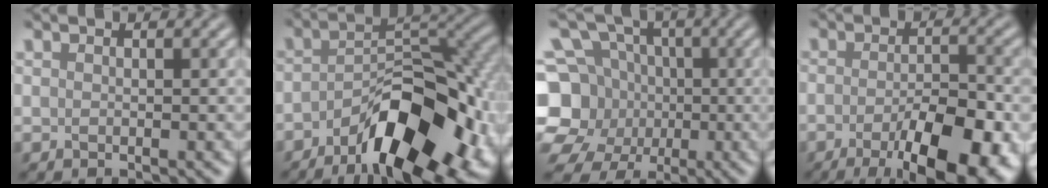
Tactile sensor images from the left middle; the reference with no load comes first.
{"total": 12.1, "force": [-6.3, 4.7, 9.2], "torque": [-0.141, -0.003, -0.098]}
{"total": 9.5, "force": [-1.5, 8.9, 3.1], "torque": [-0.092, 0.007, -0.055]}
{"total": 9.8, "force": [-5.0, 3.1, 7.9], "torque": [-0.122, -0.018, -0.068]}